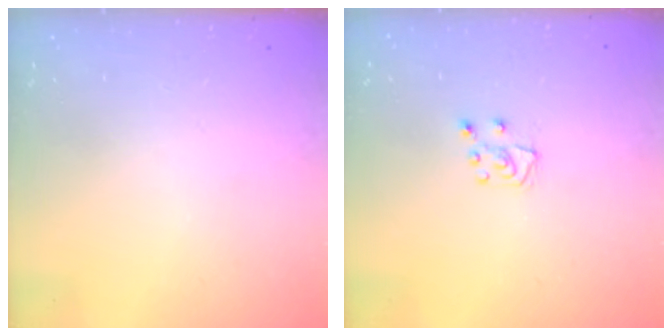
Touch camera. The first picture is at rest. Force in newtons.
{"total": 6.4, "press": 6.3, "slide": 0.5}